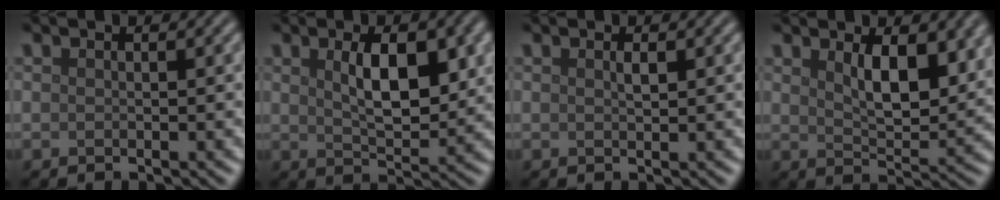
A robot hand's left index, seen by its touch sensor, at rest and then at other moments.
{"total": 5.6, "force": [1.5, 2.2, 4.9], "torque": [-0.081, 0.000, 0.028]}
{"total": 0.7, "force": [0.4, 0.2, 0.6], "torque": [-0.012, 0.000, 0.007]}
{"total": 5.5, "force": [2.3, 2.3, 4.5], "torque": [-0.079, -0.008, 0.044]}